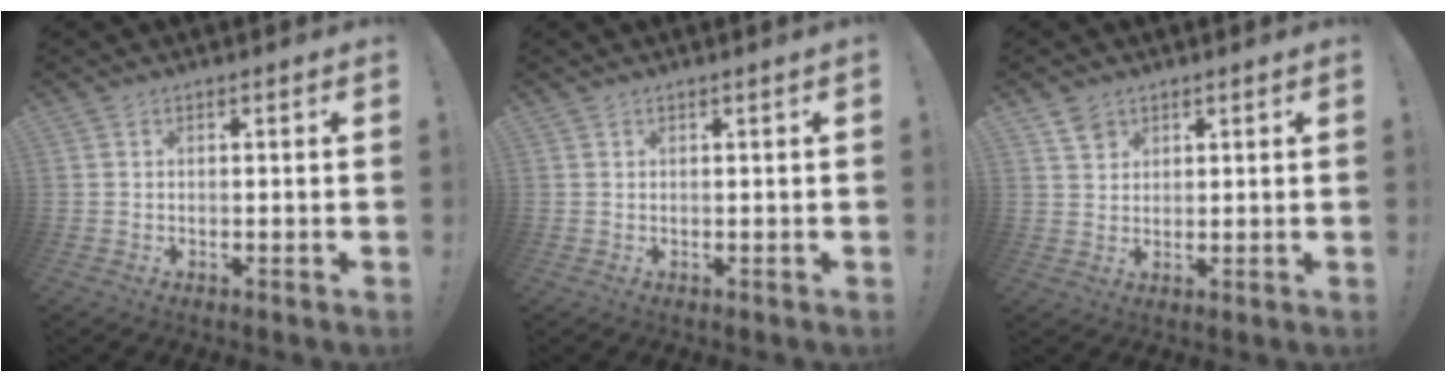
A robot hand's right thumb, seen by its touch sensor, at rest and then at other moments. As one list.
[{"total": 0.6, "force": [0.1, -0.3, 0.5], "torque": [-0.009, 0.000, 0.001]}, {"total": 3.8, "force": [2.6, 2.6, 0.9], "torque": [-0.007, -0.010, 0.048]}]